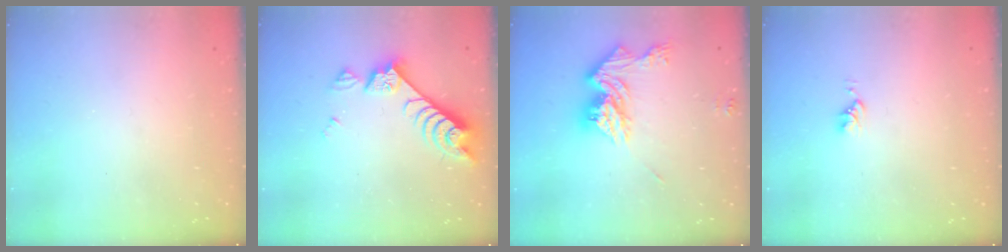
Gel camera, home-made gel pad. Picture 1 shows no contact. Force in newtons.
{"total": 8.3, "press": 8.2, "slide": 1.3}
{"total": 14.0, "press": 13.9, "slide": 1.2}
{"total": 3.0, "press": 3.0, "slide": 0.4}